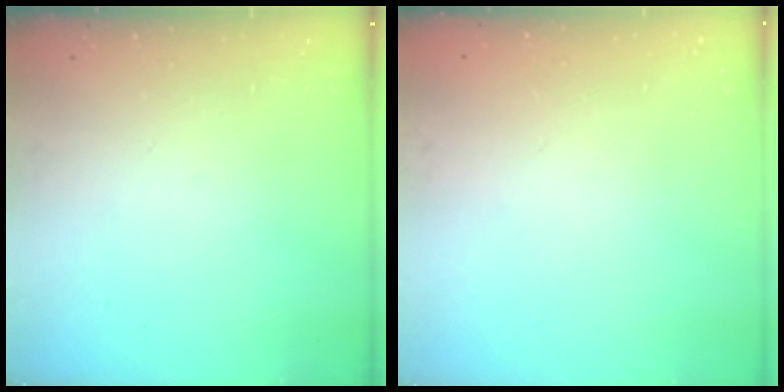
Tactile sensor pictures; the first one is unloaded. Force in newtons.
{"total": 0.0}